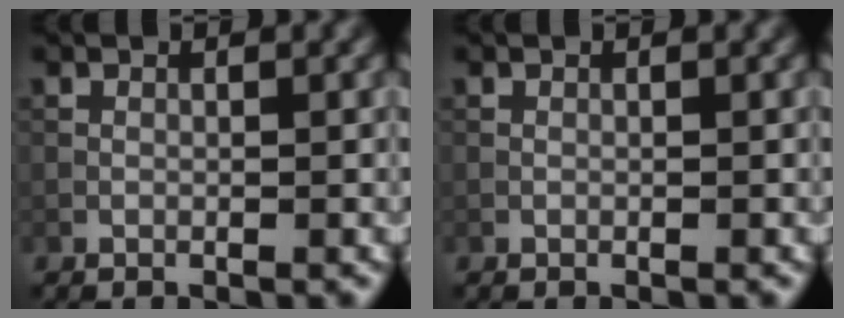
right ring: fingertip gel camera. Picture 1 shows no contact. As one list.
[{"total": 0.0}]